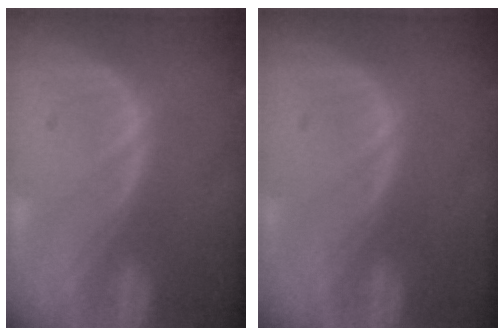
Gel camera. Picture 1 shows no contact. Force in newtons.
{"total": 0.0}